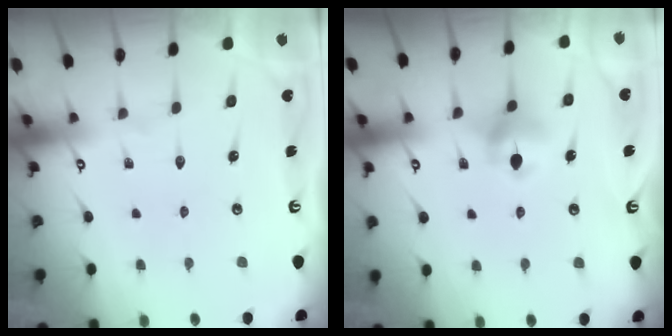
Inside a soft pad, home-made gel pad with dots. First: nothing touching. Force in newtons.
{"total": 6.0, "press": 6.0, "slide": 0.9}